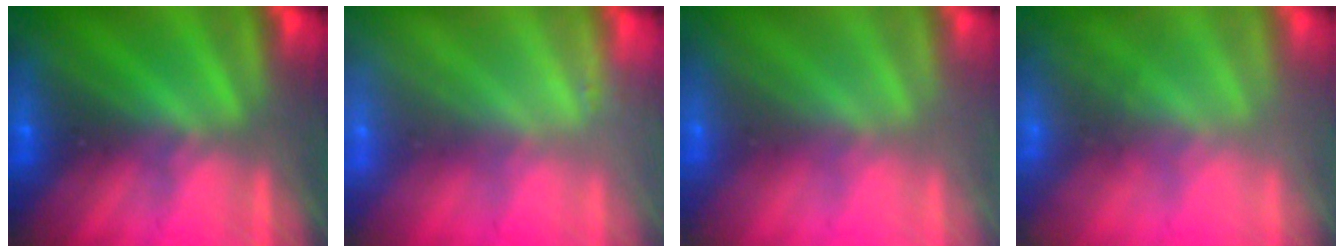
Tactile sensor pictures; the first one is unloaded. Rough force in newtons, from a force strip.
{"total": 2.2}
{"total": 2.8}
{"total": 10.5}